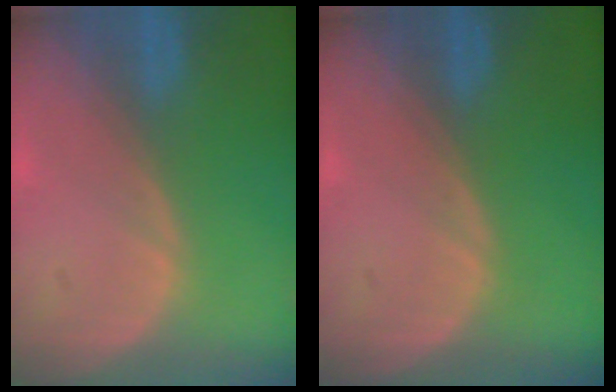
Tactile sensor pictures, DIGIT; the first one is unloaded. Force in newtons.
{"total": 0.0}